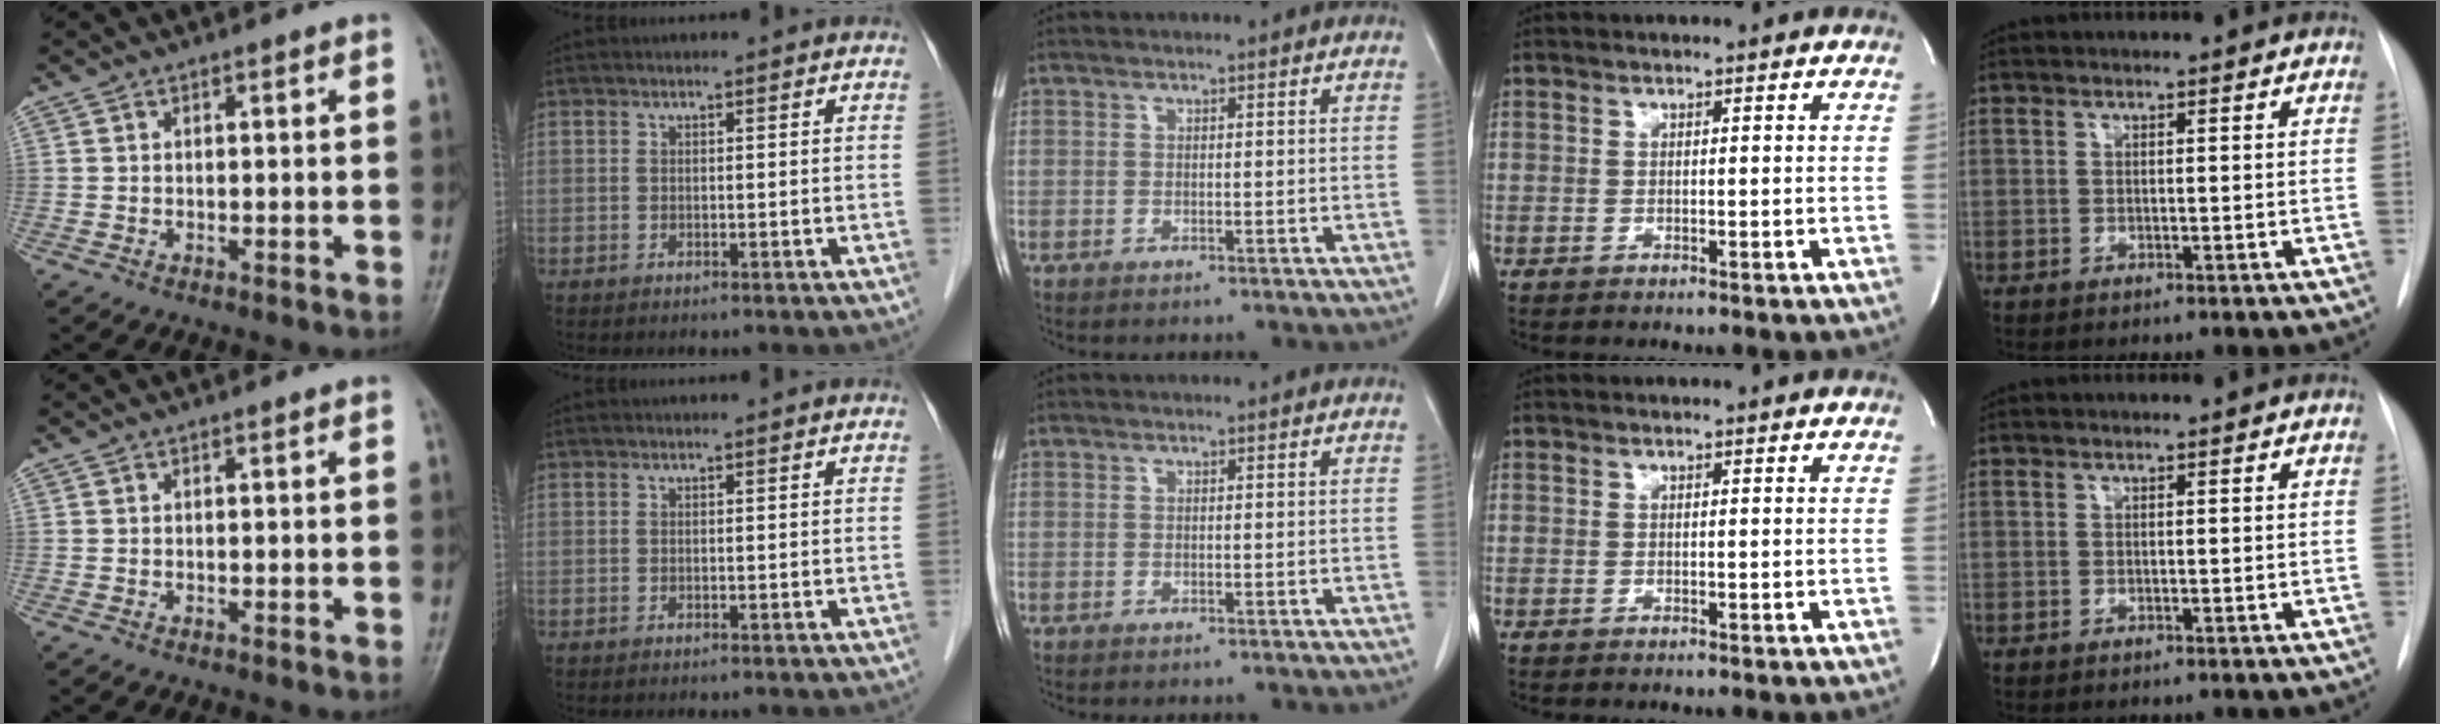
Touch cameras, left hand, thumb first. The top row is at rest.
{}